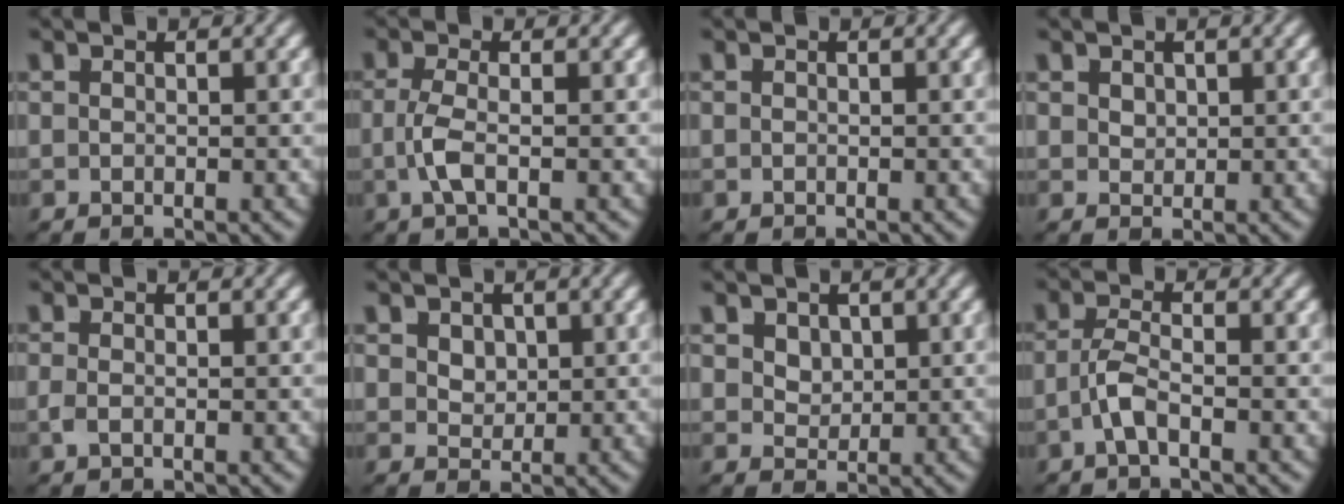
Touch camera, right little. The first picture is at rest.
{"total": 2.2, "force": [-0.6, -0.1, 2.1], "torque": [-0.045, -0.009, -0.005]}
{"total": 0.0}
{"total": 0.9, "force": [0.8, 0.2, 0.4], "torque": [-0.004, -0.010, 0.026]}
{"total": 1.0, "force": [-0.7, -0.2, 0.6], "torque": [-0.019, -0.012, -0.005]}
{"total": 1.8, "force": [1.1, 1.0, 0.9], "torque": [-0.016, -0.014, 0.035]}
{"total": 2.0, "force": [1.4, 1.0, 1.0], "torque": [-0.017, -0.013, 0.040]}
{"total": 2.4, "force": [-1.4, 0.1, 1.9], "torque": [-0.042, -0.009, -0.020]}